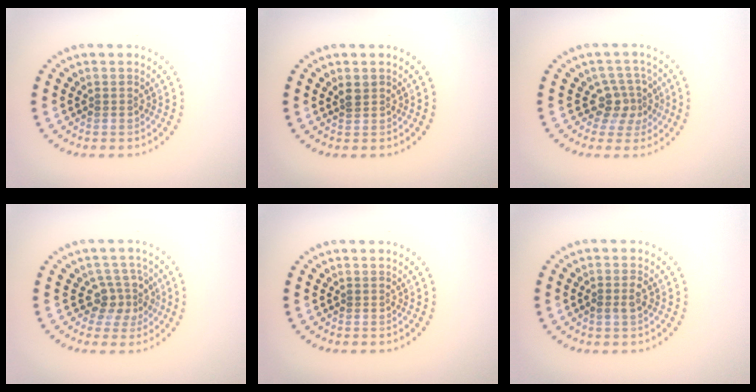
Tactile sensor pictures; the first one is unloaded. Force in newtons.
{"total": 1.3, "press": 1.1, "slide": 0.7}
{"total": 2.9, "press": 2.3, "slide": 1.8}
{"total": 2.8, "press": 2.1, "slide": 1.8}
{"total": 0.0}
{"total": 1.4, "press": 1.3, "slide": 0.4}